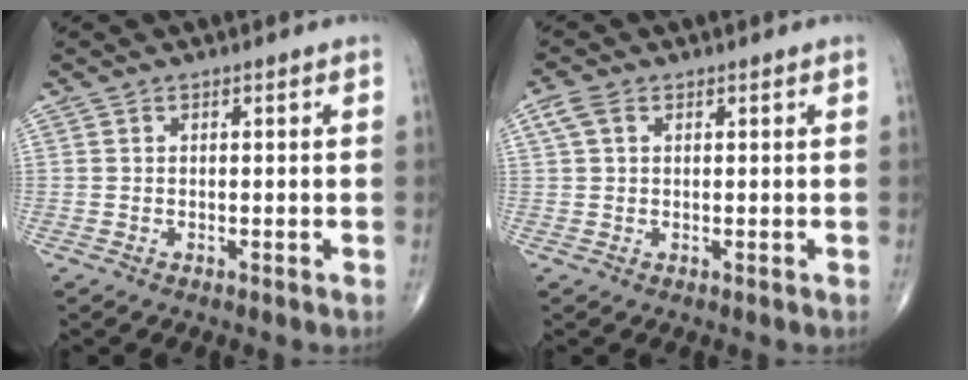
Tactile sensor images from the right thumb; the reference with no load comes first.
{"total": 2.8, "force": [1.1, 1.8, 1.9], "torque": [-0.050, 0.014, 0.024]}